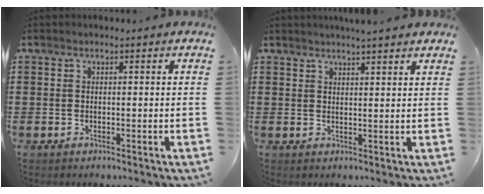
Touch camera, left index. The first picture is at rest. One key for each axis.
{"total": 2.6, "fx": 2.5, "fy": -0.3, "fz": 0.7, "tx": -0.019, "ty": -0.003, "tz": 0.046}